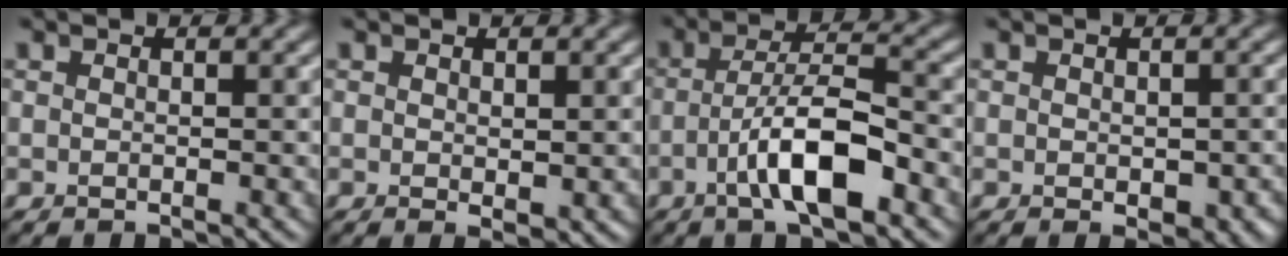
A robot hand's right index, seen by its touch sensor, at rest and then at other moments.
{"total": 1.1, "force": [0.2, 0.4, 1.0], "torque": [-0.014, -0.003, 0.006]}
{"total": 6.7, "force": [-2.5, 1.8, 5.9], "torque": [-0.104, 0.008, -0.046]}
{"total": 2.9, "force": [-0.6, 1.5, 2.4], "torque": [-0.030, -0.009, -0.002]}